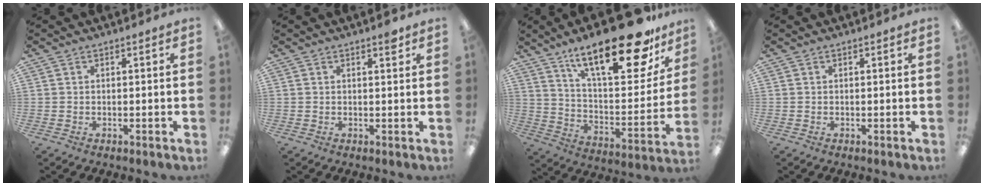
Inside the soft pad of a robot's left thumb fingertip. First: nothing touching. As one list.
[{"total": 2.0, "force": [1.4, 0.6, 1.3], "torque": [-0.013, -0.004, 0.020]}, {"total": 26.1, "force": [18.4, 8.5, 16.4], "torque": [-0.240, -0.123, 0.301]}, {"total": 0.0}]